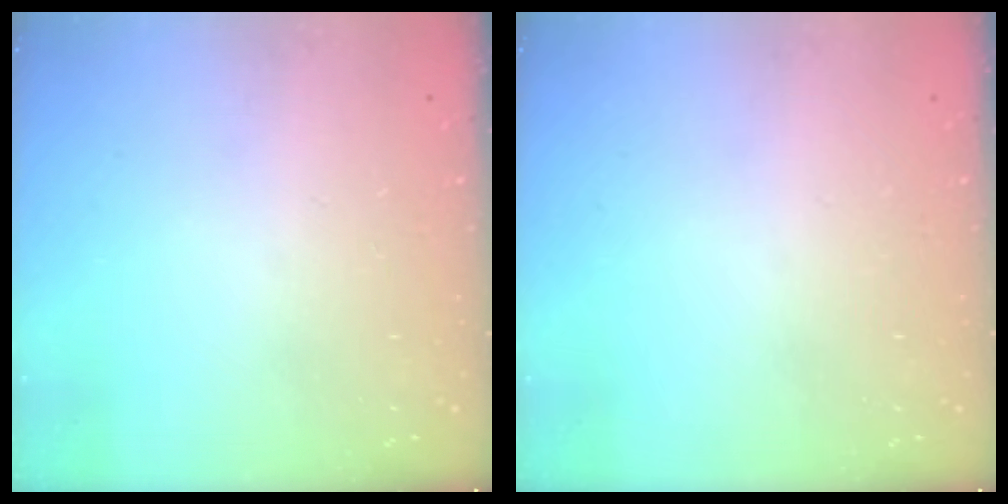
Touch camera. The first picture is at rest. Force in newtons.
{"total": 0.0}